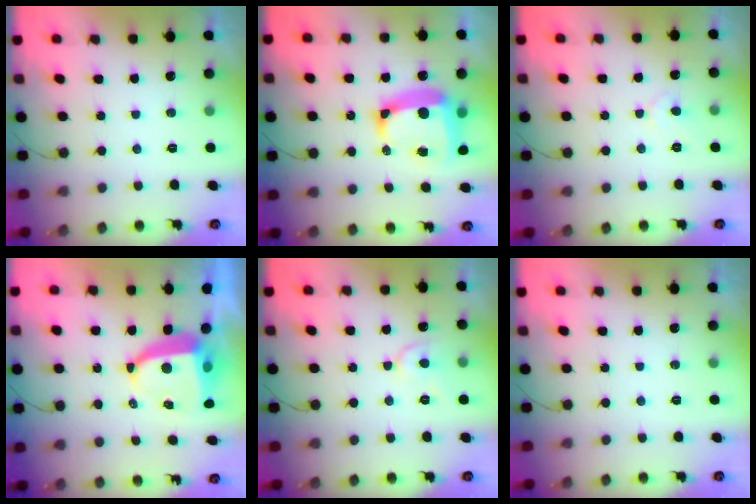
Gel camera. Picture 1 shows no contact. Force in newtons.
{"total": 16.4, "press": 16.3, "slide": 2.1}
{"total": 4.1, "press": 4.1, "slide": 0.6}
{"total": 8.7, "press": 8.6, "slide": 1.1}
{"total": 7.1, "press": 7.0, "slide": 0.9}
{"total": 0.0}